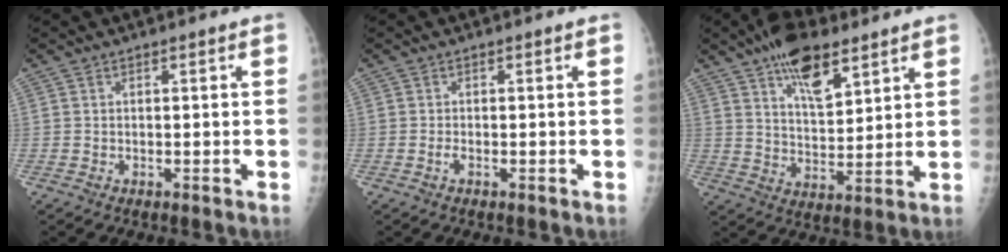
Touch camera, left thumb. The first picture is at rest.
{"total": 0.8, "force": [-0.3, 0.3, 0.7], "torque": [-0.010, -0.001, -0.007]}
{"total": 12.4, "force": [7.7, 5.3, 8.1], "torque": [-0.107, -0.037, 0.130]}